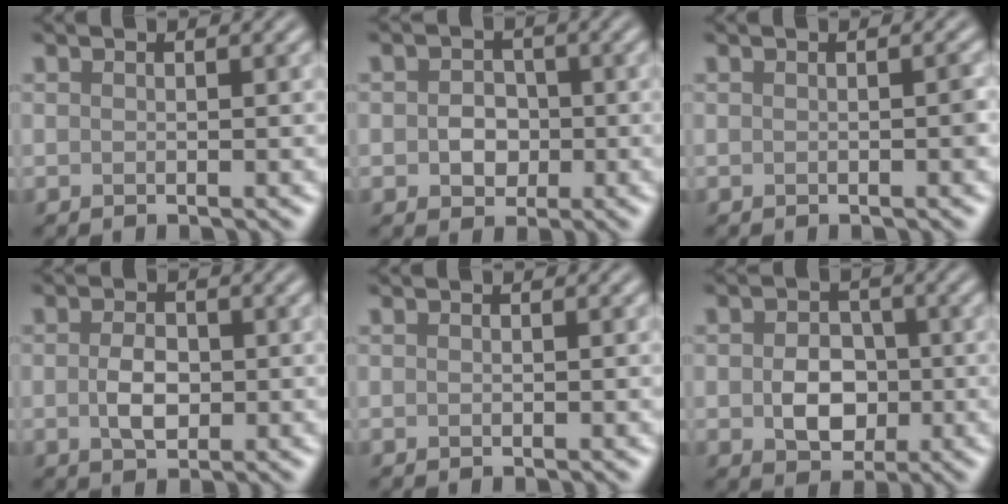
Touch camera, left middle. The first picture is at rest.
{"total": 2.7, "force": [-0.3, 2.2, 1.4], "torque": [-0.018, -0.002, -0.012]}
{"total": 0.5, "force": [-0.2, 0.0, 0.5], "torque": [-0.007, 0.004, -0.001]}
{"total": 3.0, "force": [-0.2, 1.9, 2.3], "torque": [-0.046, -0.002, -0.005]}
{"total": 0.0}
{"total": 4.3, "force": [-0.6, 3.3, 2.7], "torque": [-0.044, -0.004, -0.011]}